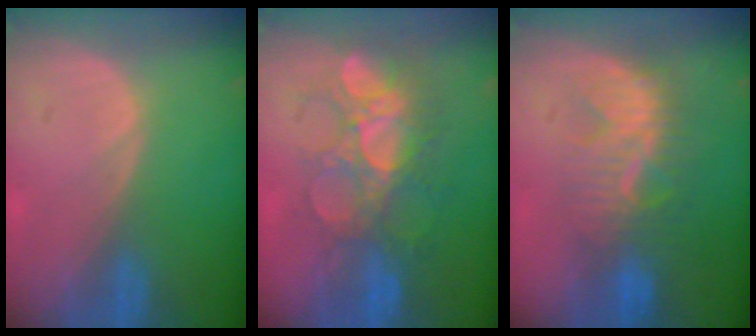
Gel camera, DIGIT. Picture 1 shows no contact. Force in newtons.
{"total": 9.1, "press": 8.6, "slide": 2.9}
{"total": 8.1, "press": 7.8, "slide": 2.2}